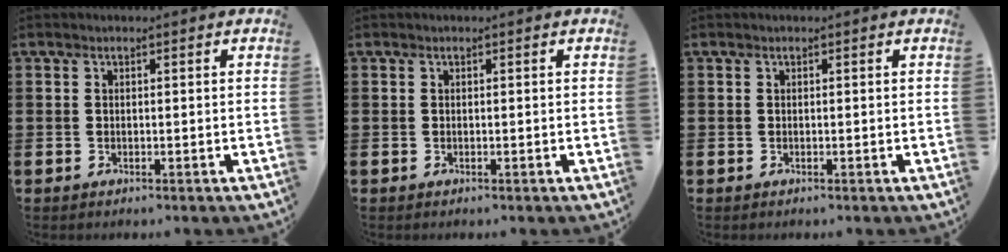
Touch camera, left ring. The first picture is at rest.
{"total": 0.0}
{"total": 0.0}